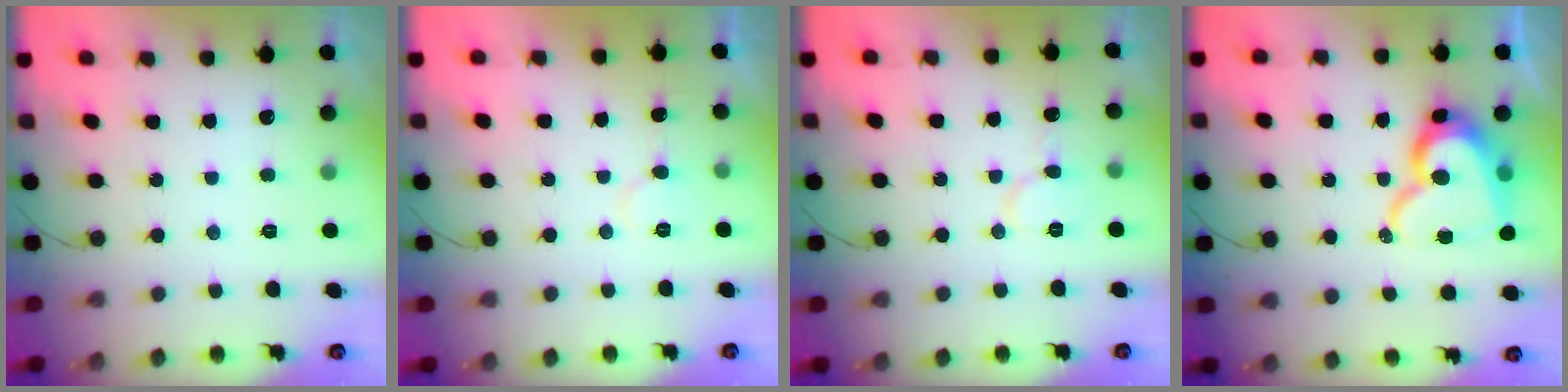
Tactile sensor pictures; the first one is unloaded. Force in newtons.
{"total": 4.4, "press": 4.4, "slide": 0.4}
{"total": 5.9, "press": 5.9, "slide": 0.5}
{"total": 16.5, "press": 16.5, "slide": 1.3}